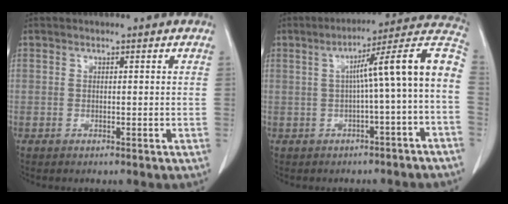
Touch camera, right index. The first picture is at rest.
{"total": 12.0, "force": [-0.7, -0.4, 12.0], "torque": [-0.159, 0.040, -0.016]}